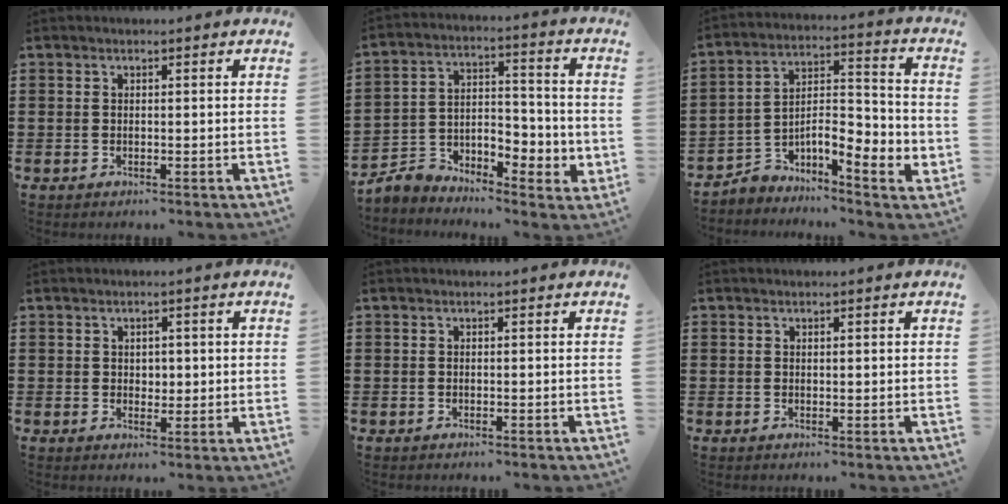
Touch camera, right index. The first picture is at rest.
{"total": 4.3, "force": [-2.6, 3.2, 1.5], "torque": [-0.036, 0.002, -0.051]}
{"total": 6.3, "force": [-3.2, 2.4, 4.8], "torque": [-0.097, -0.014, -0.064]}
{"total": 1.9, "force": [0.6, 1.5, 0.9], "torque": [-0.016, 0.008, 0.007]}
{"total": 0.0}
{"total": 0.6, "force": [0.3, 0.2, 0.4], "torque": [-0.009, 0.002, 0.005]}